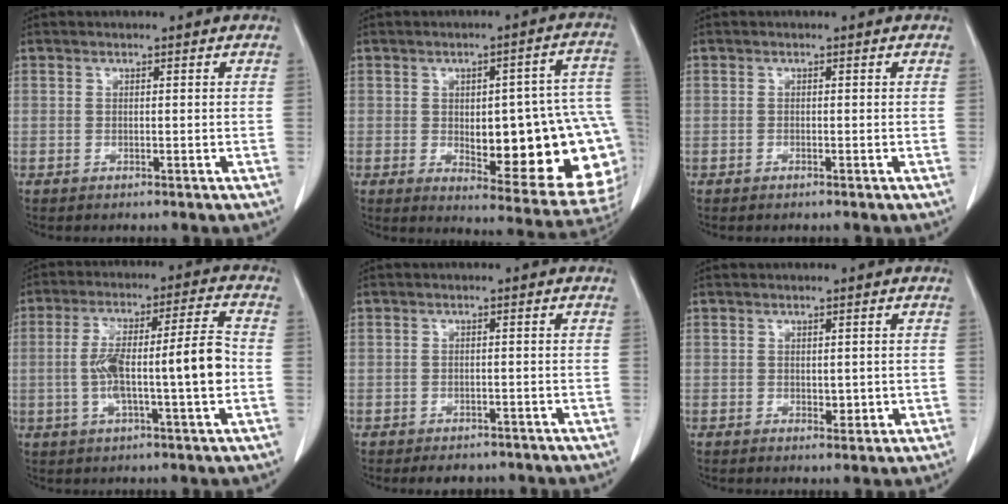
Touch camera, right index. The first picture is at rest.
{"total": 22.7, "force": [-2.6, 6.4, 21.6], "torque": [-0.188, 0.021, -0.007]}
{"total": 0.0}
{"total": 12.1, "force": [-1.5, 0.8, 12.0], "torque": [-0.211, 0.021, -0.025]}
{"total": 3.8, "force": [-3.1, 2.0, 0.7], "torque": [-0.002, 0.005, -0.038]}
{"total": 1.9, "force": [0.0, 1.2, 1.4], "torque": [-0.015, -0.002, 0.005]}